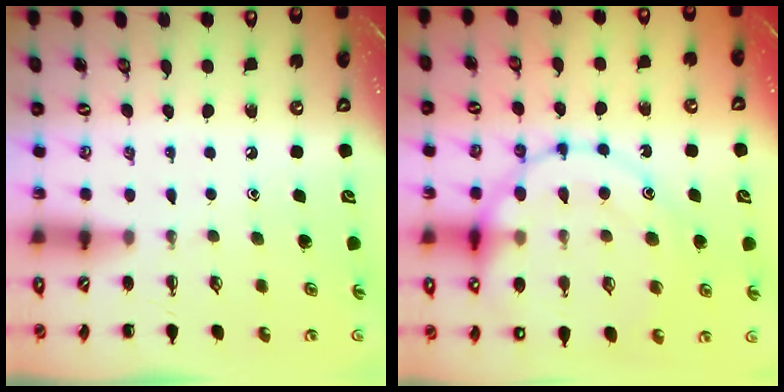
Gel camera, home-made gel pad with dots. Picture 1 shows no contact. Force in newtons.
{"total": 21.0, "press": 21.0, "slide": 1.8}